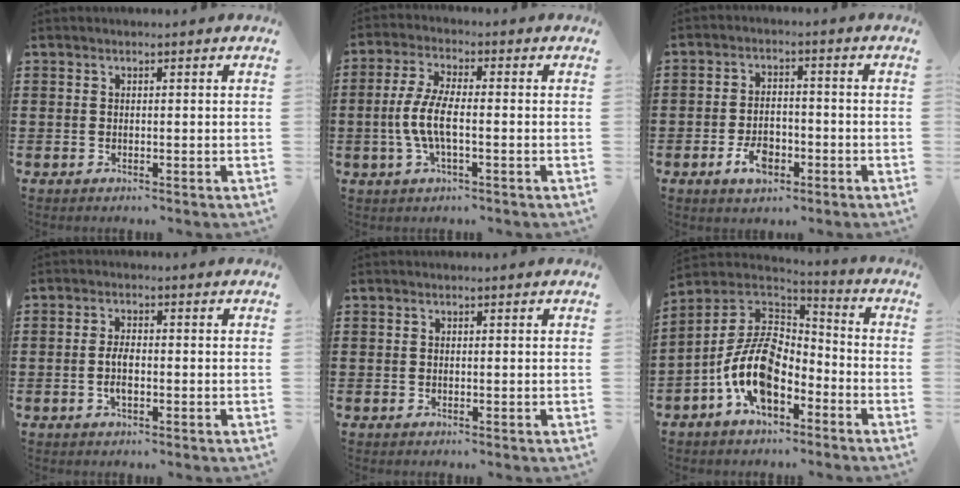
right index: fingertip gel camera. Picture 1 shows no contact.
{"total": 6.4, "force": [-1.5, 2.1, 5.9], "torque": [-0.137, -0.006, -0.037]}
{"total": 6.0, "force": [-2.5, 3.2, 4.5], "torque": [-0.093, -0.001, -0.053]}
{"total": 3.3, "force": [-0.7, 1.3, 3.0], "torque": [-0.071, -0.002, -0.017]}
{"total": 0.0}
{"total": 12.6, "force": [-4.7, 6.9, 9.4], "torque": [-0.223, 0.003, -0.097]}